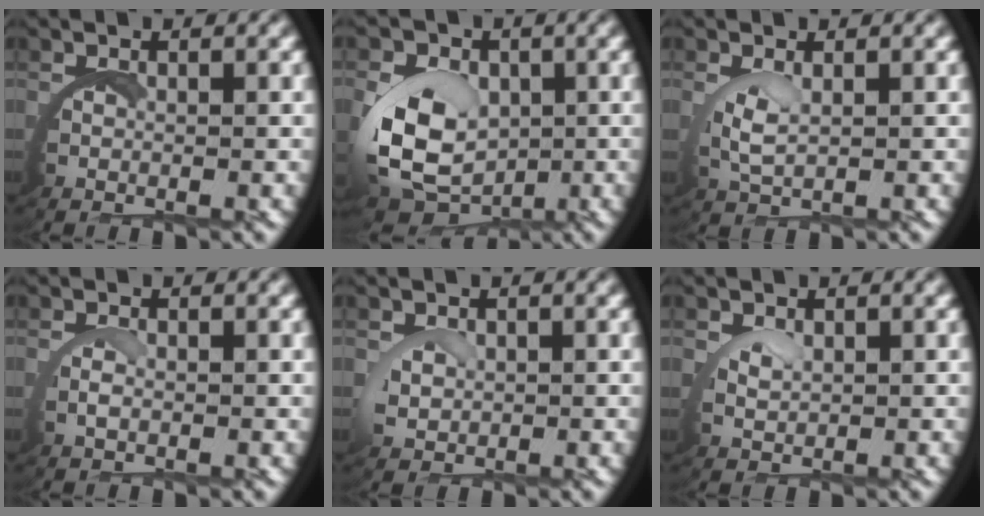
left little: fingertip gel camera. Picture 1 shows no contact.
{"total": 8.1, "force": [-0.5, 6.2, 5.2], "torque": [-0.139, -0.038, 0.006]}
{"total": 1.8, "force": [1.1, 0.1, 1.4], "torque": [-0.041, -0.006, 0.029]}
{"total": 0.7, "force": [0.5, -0.2, 0.4], "torque": [-0.023, -0.004, 0.010]}
{"total": 1.4, "force": [0.9, 0.6, 1.0], "torque": [-0.037, -0.007, 0.021]}
{"total": 1.3, "force": [1.2, -0.2, 0.4], "torque": [-0.016, -0.003, 0.027]}